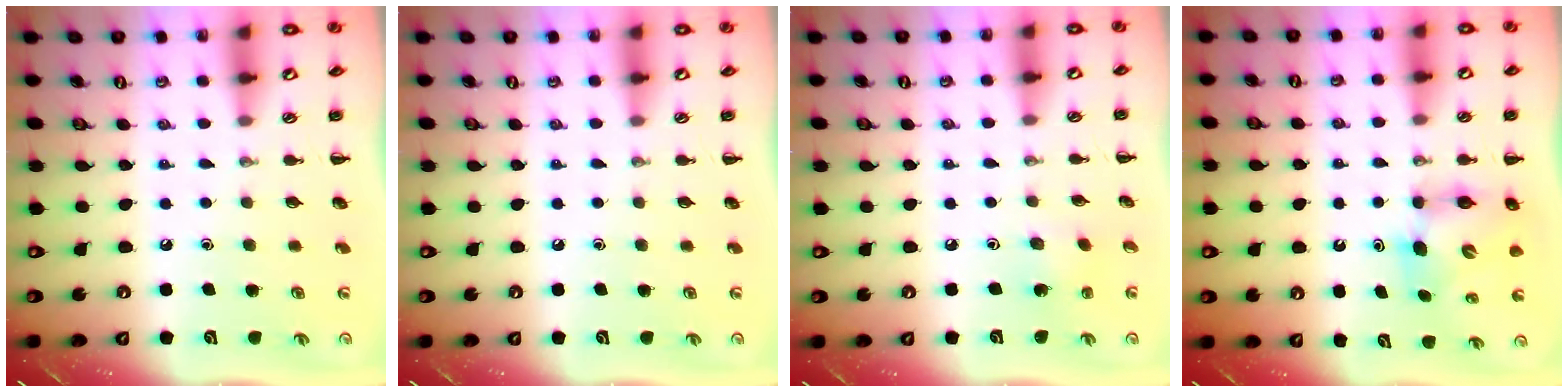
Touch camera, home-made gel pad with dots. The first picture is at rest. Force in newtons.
{"total": 0.0}
{"total": 1.8, "press": 1.6, "slide": 0.7}
{"total": 7.1, "press": 6.9, "slide": 1.7}